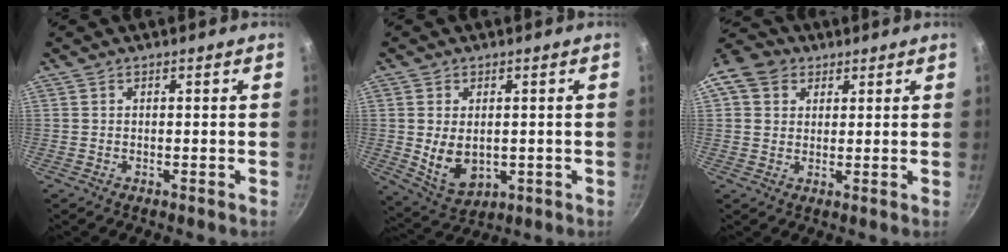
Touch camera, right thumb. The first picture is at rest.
{"total": 8.6, "force": [-0.1, 5.8, 6.3], "torque": [-0.103, -0.015, 0.018]}
{"total": 9.9, "force": [3.8, 7.9, 4.4], "torque": [-0.069, 0.013, 0.057]}